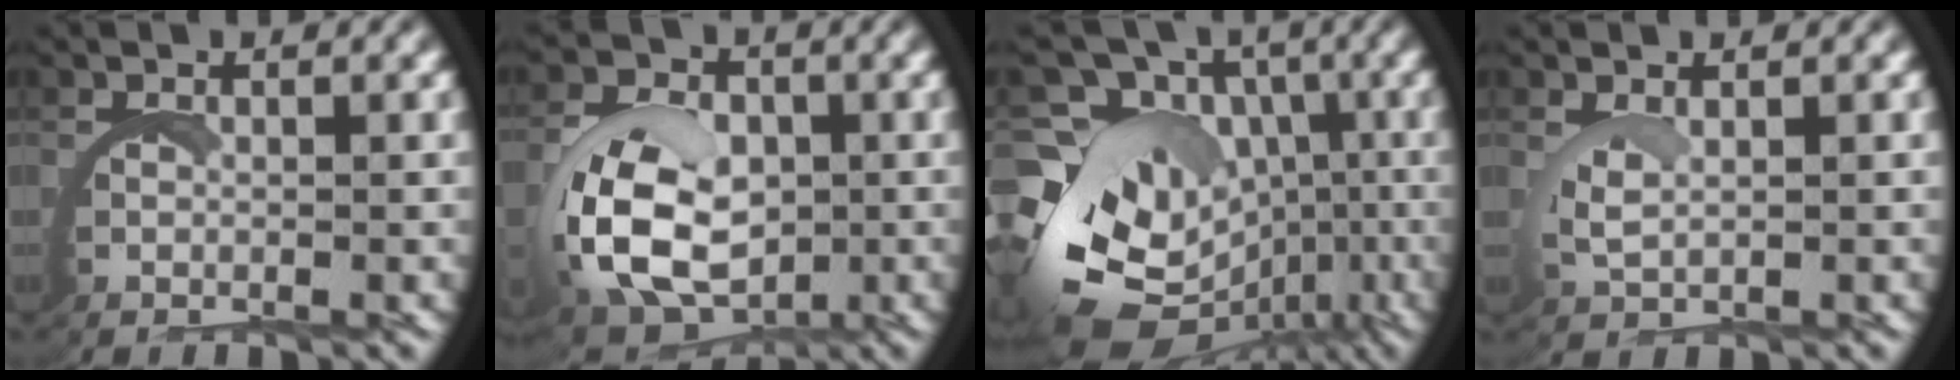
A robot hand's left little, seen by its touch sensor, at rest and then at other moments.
{"total": 8.7, "force": [-0.8, 6.4, 5.8], "torque": [-0.148, -0.034, 0.001]}
{"total": 14.3, "force": [-3.4, 11.1, 8.4], "torque": [-0.164, -0.055, -0.043]}
{"total": 1.5, "force": [1.2, 0.0, 0.9], "torque": [-0.033, -0.007, 0.030]}